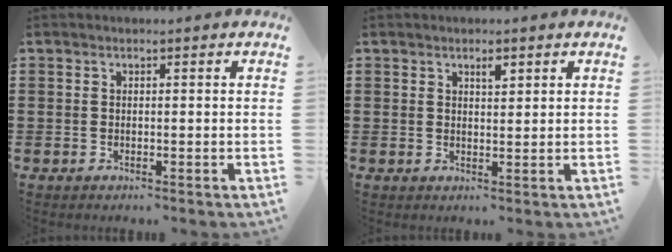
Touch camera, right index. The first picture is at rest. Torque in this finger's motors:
{"motor_torque": [0.02, -0.01, 0.00, 0.02]}